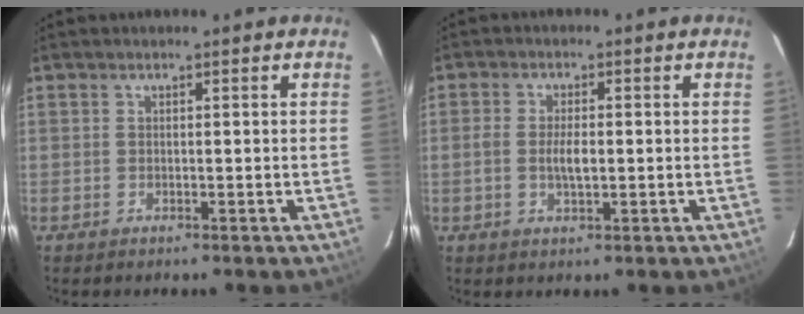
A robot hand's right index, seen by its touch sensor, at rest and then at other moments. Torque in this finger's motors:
{"motor_torque": [0.10, 0.00, 0.32, 0.10]}